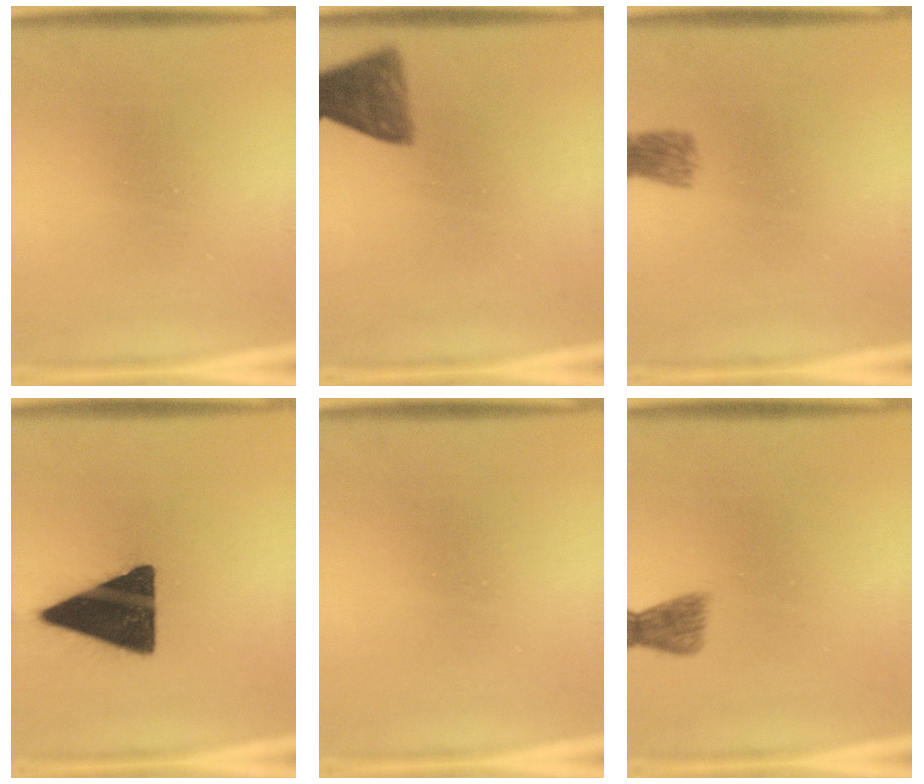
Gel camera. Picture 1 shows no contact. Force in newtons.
{"total": 6.4}
{"total": 2.6}
{"total": 17.3}
{"total": 0.0}
{"total": 2.1}